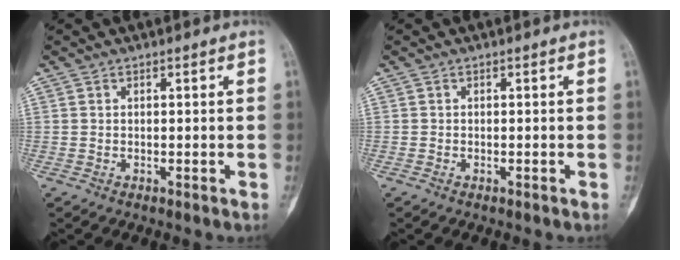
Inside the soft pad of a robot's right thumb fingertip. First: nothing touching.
{"total": 0.0}